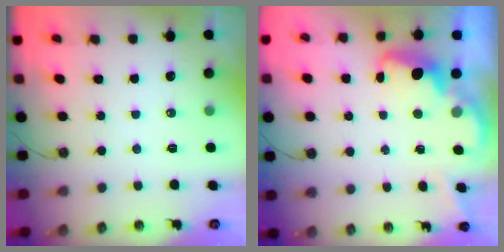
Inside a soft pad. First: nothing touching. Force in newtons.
{"total": 2.8, "press": 2.7, "slide": 0.8}